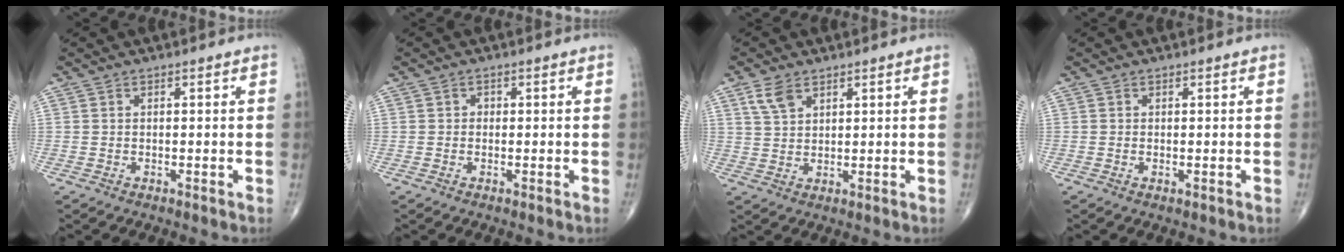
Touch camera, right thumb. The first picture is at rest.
{"total": 0.7, "force": [0.0, 0.7, 0.3], "torque": [0.002, 0.002, -0.003]}
{"total": 4.4, "force": [2.6, 2.5, 2.5], "torque": [-0.043, -0.007, 0.056]}
{"total": 0.5, "force": [-0.1, 0.3, 0.4], "torque": [-0.010, -0.002, -0.001]}